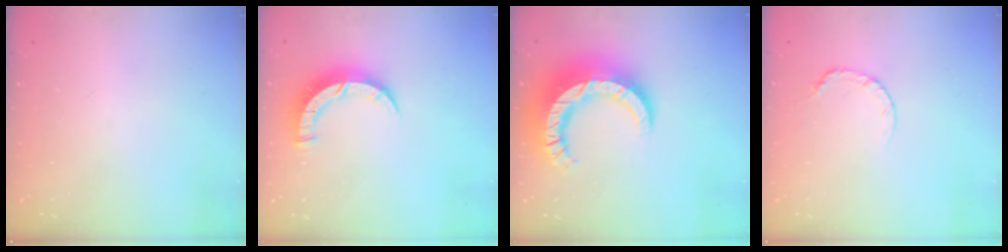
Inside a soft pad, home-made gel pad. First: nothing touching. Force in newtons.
{"total": 8.0, "press": 7.9, "slide": 1.0}
{"total": 18.8, "press": 18.7, "slide": 2.1}
{"total": 5.3, "press": 5.2, "slide": 0.6}